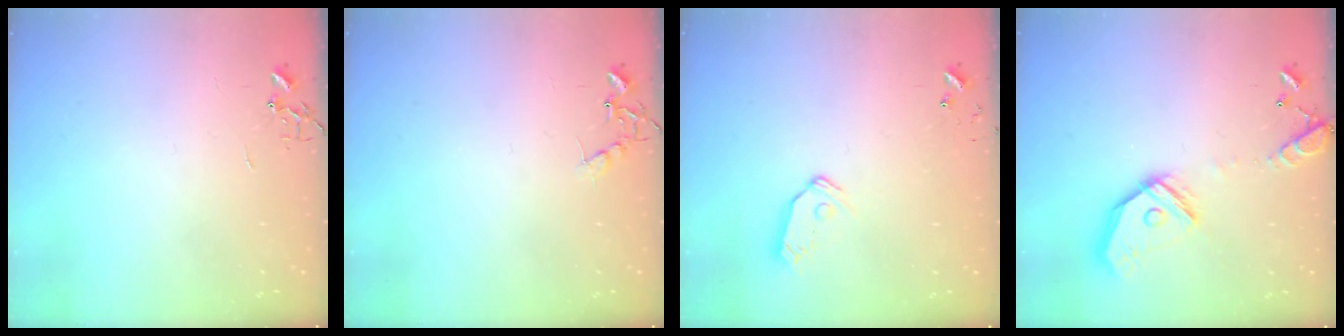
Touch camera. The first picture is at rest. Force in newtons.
{"total": 6.8, "press": 6.8, "slide": 0.3}
{"total": 8.1, "press": 8.1, "slide": 0.7}
{"total": 16.6, "press": 16.4, "slide": 2.8}